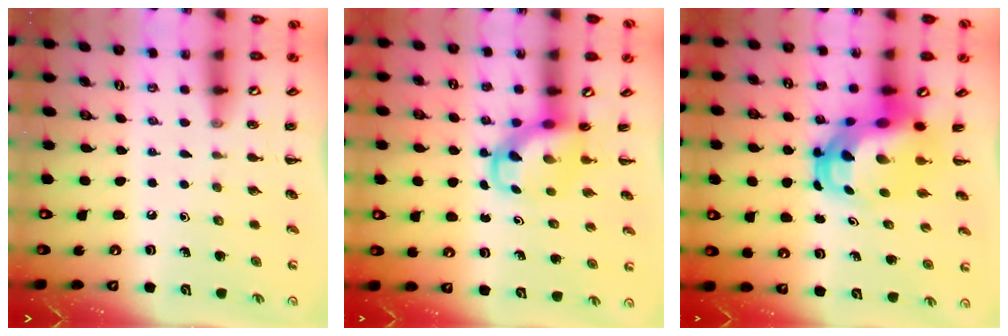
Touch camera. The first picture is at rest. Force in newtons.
{"total": 4.2, "press": 4.1, "slide": 0.8}
{"total": 9.0, "press": 8.6, "slide": 2.5}